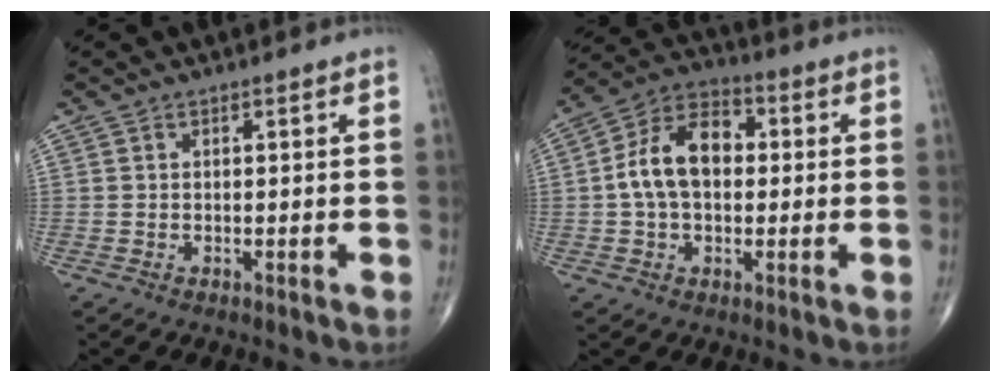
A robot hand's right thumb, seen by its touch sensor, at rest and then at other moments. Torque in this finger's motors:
{"motor_torque": [1.75, 1.67, 1.19, -0.19, 0.14]}